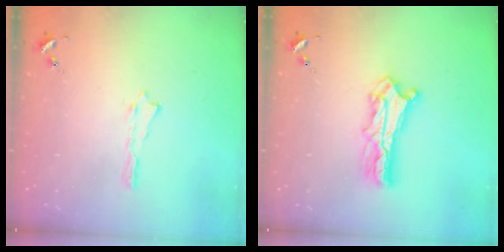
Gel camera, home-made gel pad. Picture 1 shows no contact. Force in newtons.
{"total": 5.8, "press": 5.8, "slide": 0.4}